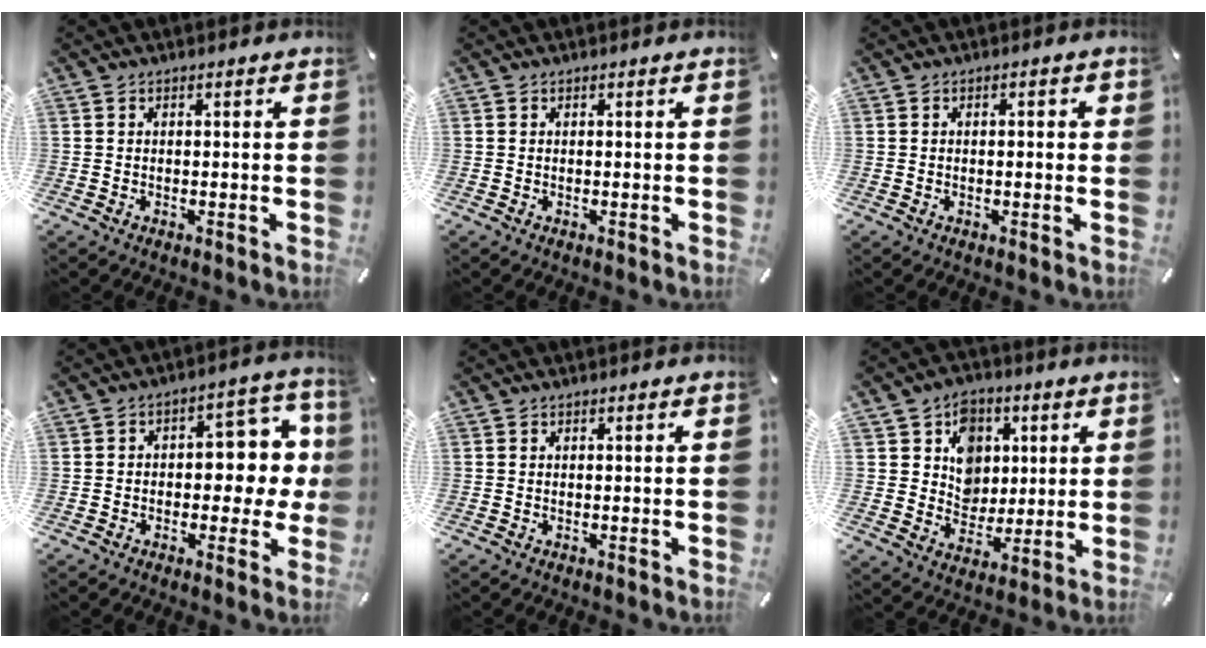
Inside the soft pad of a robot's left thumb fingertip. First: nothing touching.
{"total": 0.0}
{"total": 1.5, "force": [-0.3, 0.6, 1.3], "torque": [-0.023, 0.003, -0.006]}
{"total": 10.5, "force": [0.4, 6.6, 8.2], "torque": [-0.093, -0.010, 0.004]}
{"total": 0.0}
{"total": 10.3, "force": [2.8, 9.4, 3.3], "torque": [-0.044, -0.016, 0.053]}